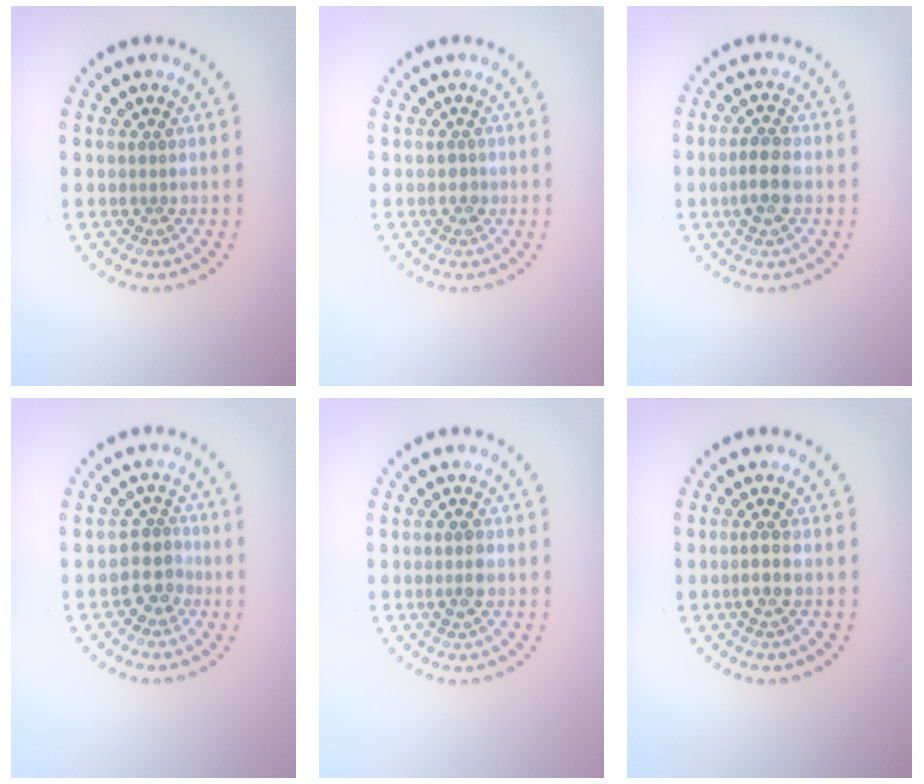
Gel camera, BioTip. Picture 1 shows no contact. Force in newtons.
{"total": 1.0, "press": 0.9, "slide": 0.4}
{"total": 2.9, "press": 2.8, "slide": 0.4}
{"total": 2.6, "press": 2.3, "slide": 1.3}
{"total": 1.5, "press": 1.5, "slide": 0.1}
{"total": 1.5, "press": 1.4, "slide": 0.7}